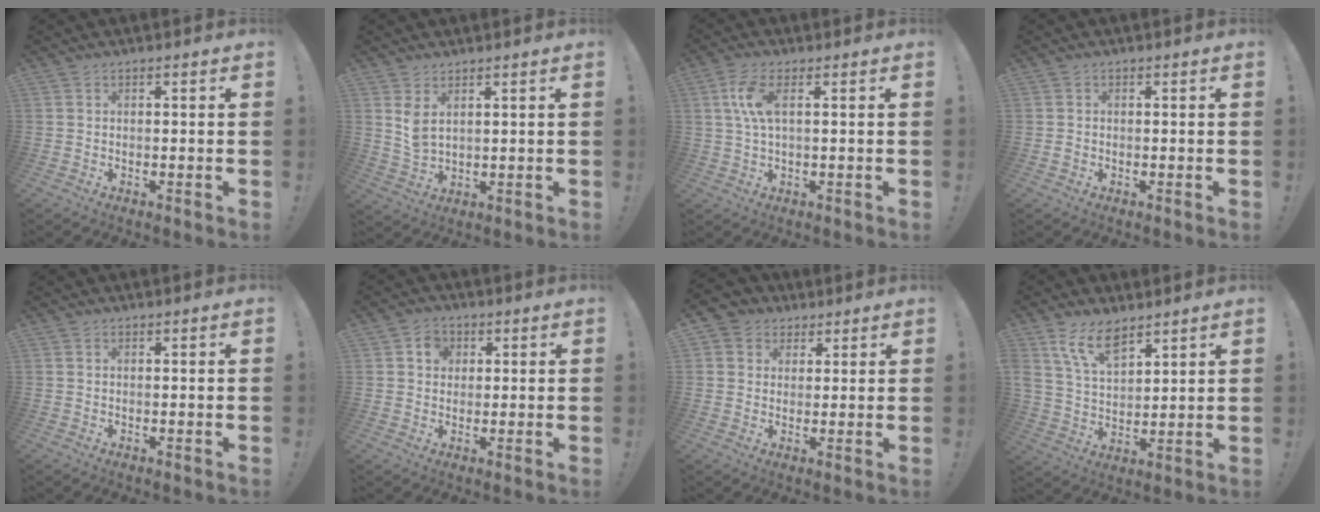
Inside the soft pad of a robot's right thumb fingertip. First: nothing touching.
{"total": 4.5, "force": [2.5, 2.1, 3.2], "torque": [-0.055, -0.014, 0.045]}
{"total": 6.9, "force": [1.7, 2.4, 6.2], "torque": [-0.127, -0.003, 0.028]}
{"total": 0.9, "force": [0.0, 0.8, 0.4], "torque": [-0.012, 0.006, 0.000]}
{"total": 0.0}
{"total": 4.8, "force": [1.4, 4.1, 2.0], "torque": [-0.025, 0.003, 0.024]}
{"total": 5.3, "force": [2.0, 4.8, 1.2], "torque": [-0.021, -0.006, 0.039]}
{"total": 11.2, "force": [7.7, 5.2, 6.3], "torque": [-0.124, -0.032, 0.149]}